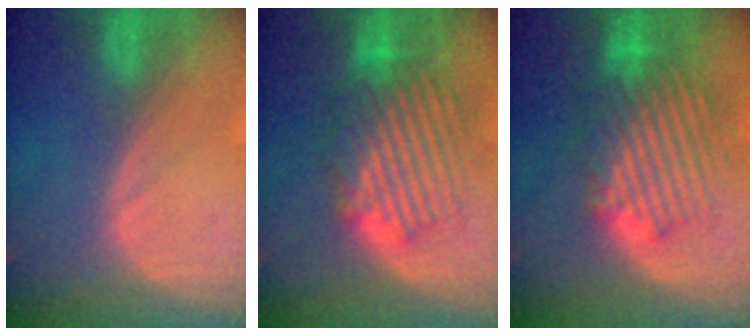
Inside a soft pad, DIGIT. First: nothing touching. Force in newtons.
{"total": 8.9, "press": 8.6, "slide": 2.3}
{"total": 9.3, "press": 8.8, "slide": 3.0}